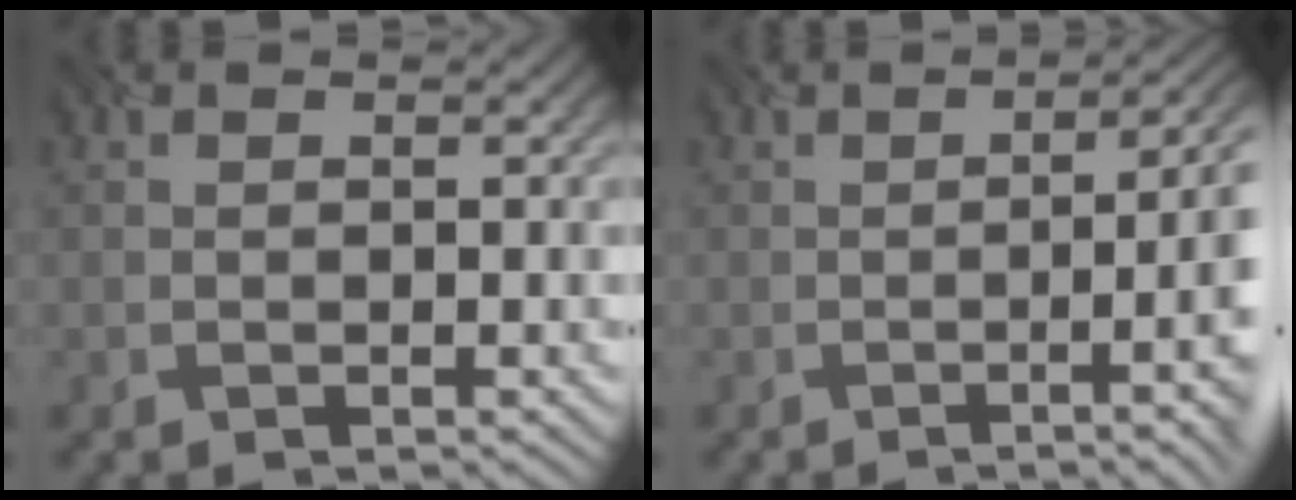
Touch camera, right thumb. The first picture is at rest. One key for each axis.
{"total": 7.7, "fx": -0.5, "fy": 2.4, "fz": 7.3, "tx": -0.077, "ty": 0.006, "tz": -0.006}